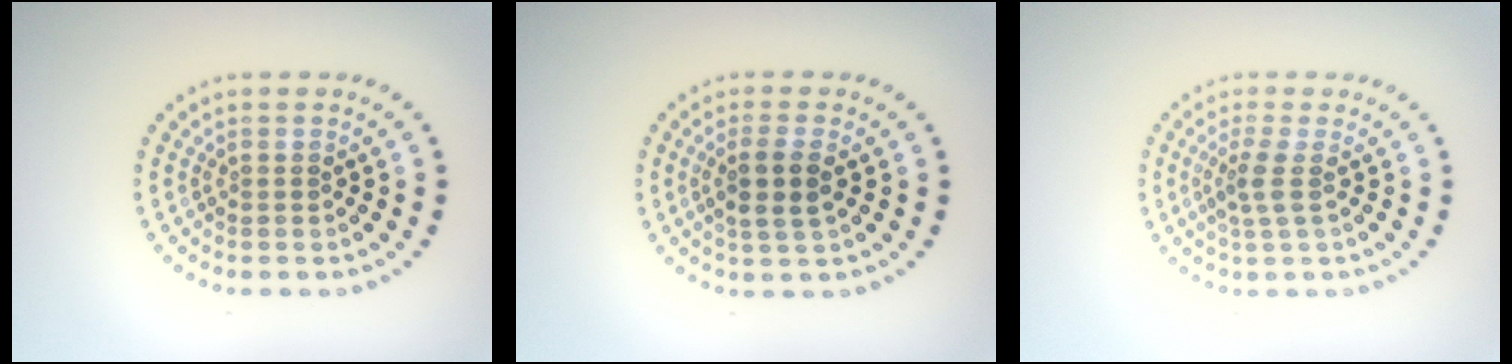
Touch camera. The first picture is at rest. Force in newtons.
{"total": 2.9, "press": 2.6, "slide": 1.3}
{"total": 2.0, "press": 1.5, "slide": 1.3}